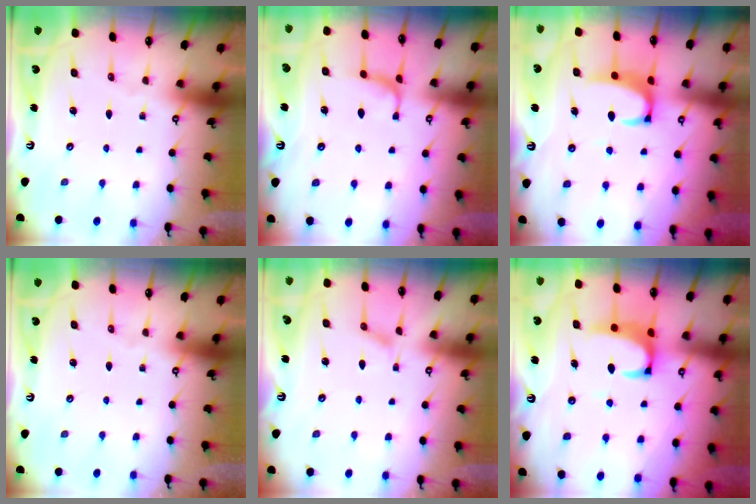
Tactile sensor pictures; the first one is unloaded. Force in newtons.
{"total": 0.9, "press": 0.4, "slide": 0.8}
{"total": 3.6, "press": 3.5, "slide": 0.8}
{"total": 0.0}
{"total": 1.8, "press": 1.7, "slide": 0.5}
{"total": 2.2, "press": 2.0, "slide": 1.0}